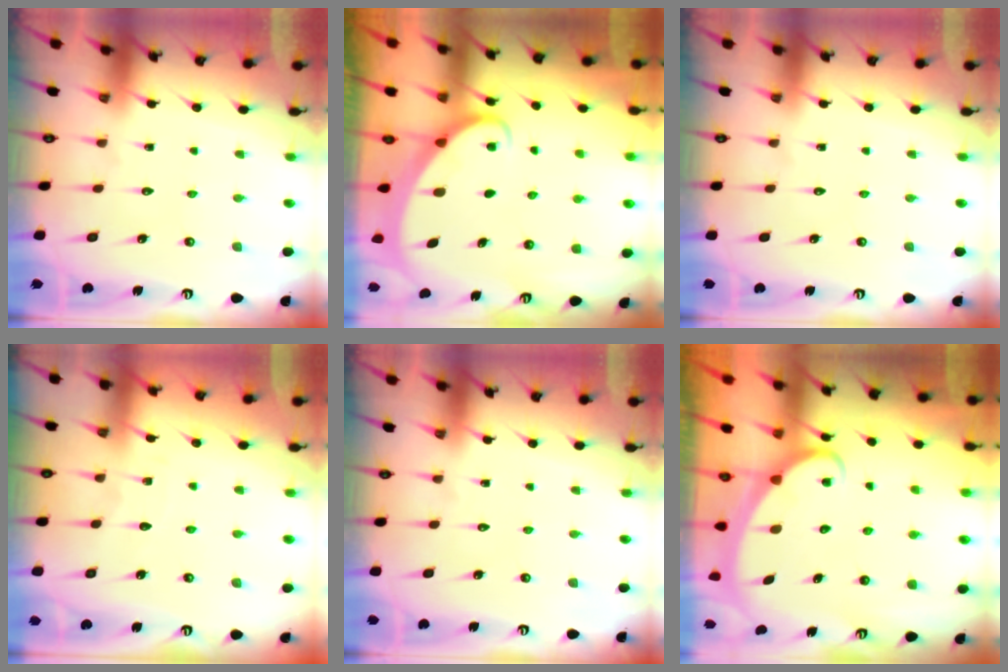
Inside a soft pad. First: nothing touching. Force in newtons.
{"total": 2.0, "press": 2.0, "slide": 0.2}
{"total": 0.0}
{"total": 2.3, "press": 2.3, "slide": 0.3}
{"total": 0.0}
{"total": 2.6, "press": 2.6, "slide": 0.3}